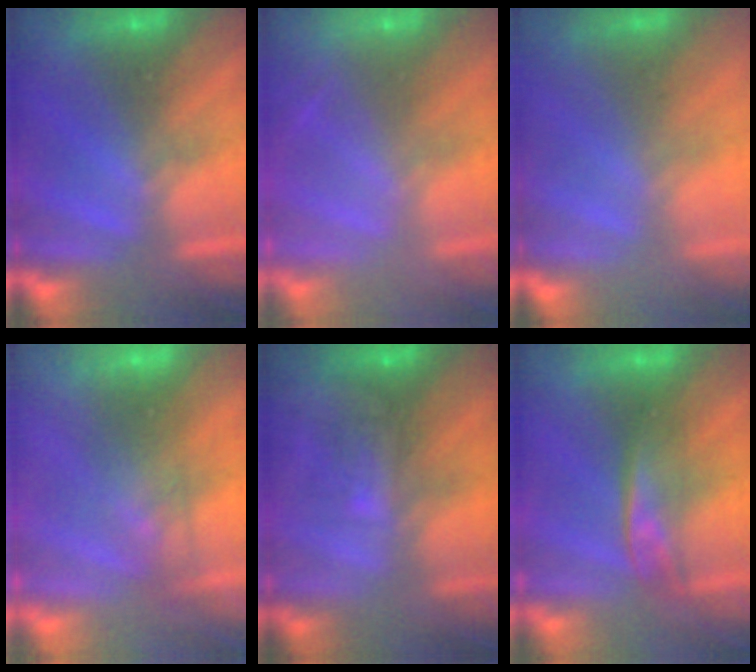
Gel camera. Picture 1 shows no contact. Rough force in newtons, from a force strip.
{"total": 2.0}
{"total": 2.1}
{"total": 2.8}
{"total": 4.6}
{"total": 2.2}